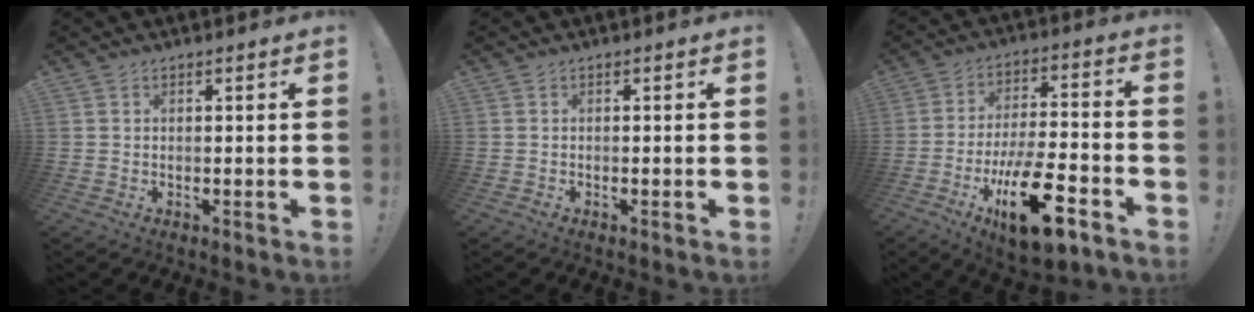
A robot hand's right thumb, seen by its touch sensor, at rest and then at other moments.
{"total": 0.8, "force": [-0.6, 0.1, 0.4], "torque": [-0.010, 0.001, -0.010]}
{"total": 19.6, "force": [-8.9, 7.2, 15.9], "torque": [-0.271, 0.053, -0.136]}